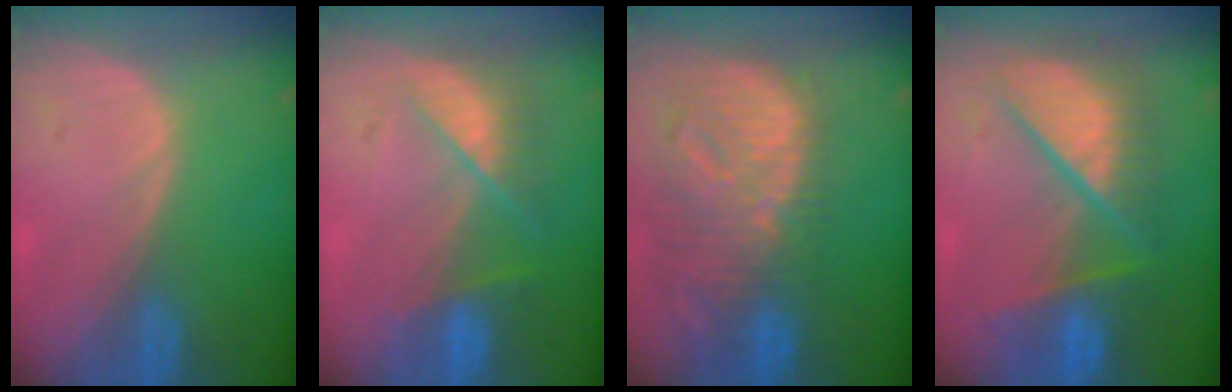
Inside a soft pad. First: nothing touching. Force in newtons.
{"total": 7.3, "press": 6.5, "slide": 3.2}
{"total": 12.8, "press": 11.2, "slide": 6.3}
{"total": 9.9, "press": 9.9, "slide": 1.0}